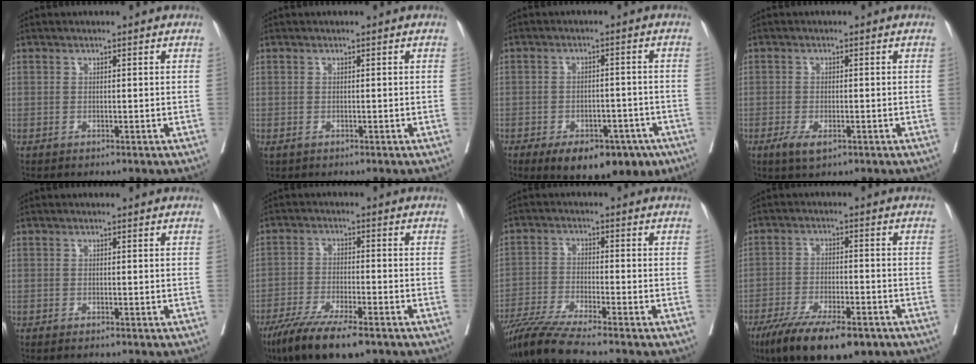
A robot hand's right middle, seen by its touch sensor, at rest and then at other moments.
{"total": 0.0}
{"total": 13.5, "force": [-8.2, 7.0, 8.1], "torque": [-0.113, 0.008, -0.111]}
{"total": 3.0, "force": [-1.5, 1.1, 2.4], "torque": [-0.046, -0.003, -0.022]}
{"total": 0.8, "force": [-0.7, 0.0, 0.3], "torque": [-0.006, -0.002, -0.009]}
{"total": 11.2, "force": [-7.9, 1.9, 7.7], "torque": [-0.128, -0.025, -0.132]}
{"total": 8.1, "force": [-7.0, -1.4, 3.9], "torque": [-0.063, -0.027, -0.129]}
{"total": 13.5, "force": [-9.2, 3.8, 9.1], "torque": [-0.148, -0.022, -0.148]}